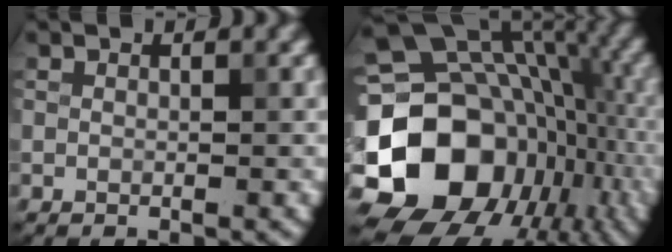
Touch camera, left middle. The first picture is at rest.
{"total": 19.8, "force": [-5.4, 15.7, 10.8], "torque": [-0.192, 0.004, -0.090]}